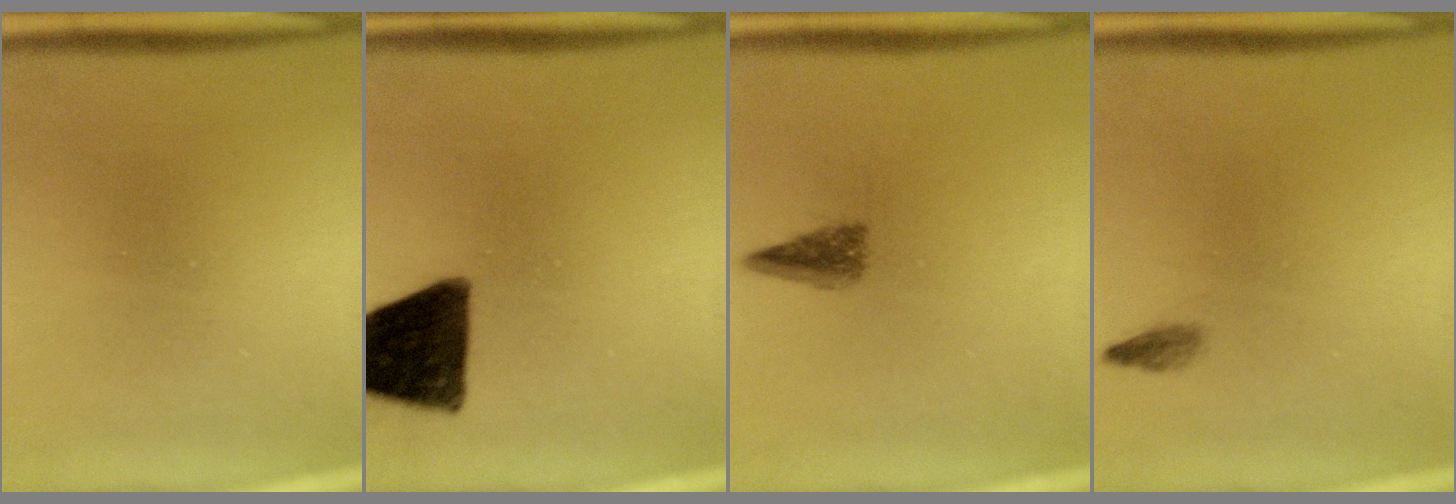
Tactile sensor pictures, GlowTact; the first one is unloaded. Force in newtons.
{"total": 14.9}
{"total": 2.7}
{"total": 0.9}